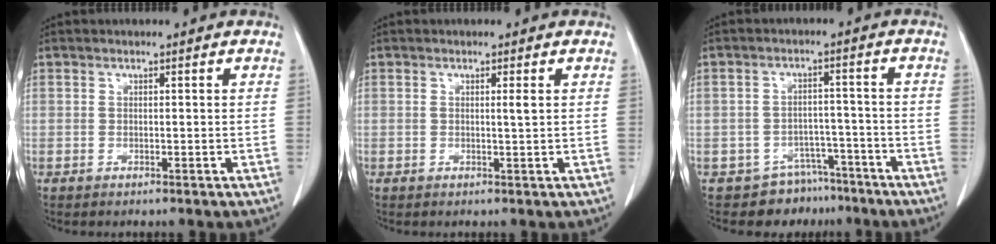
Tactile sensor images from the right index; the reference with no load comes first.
{"total": 1.0, "force": [0.3, -0.1, 1.0], "torque": [-0.017, 0.000, 0.003]}
{"total": 6.4, "force": [-5.0, 4.0, 0.0], "torque": [0.015, 0.033, -0.072]}